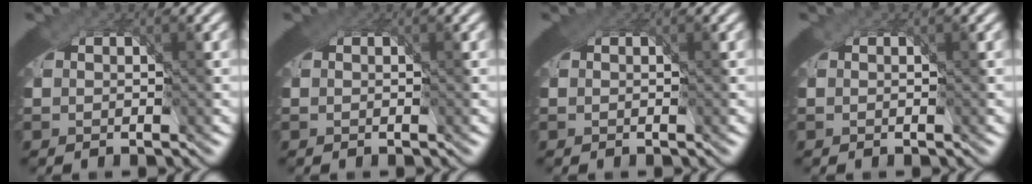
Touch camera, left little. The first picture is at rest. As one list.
[{"total": 0.0}, {"total": 0.0}, {"total": 0.0}]